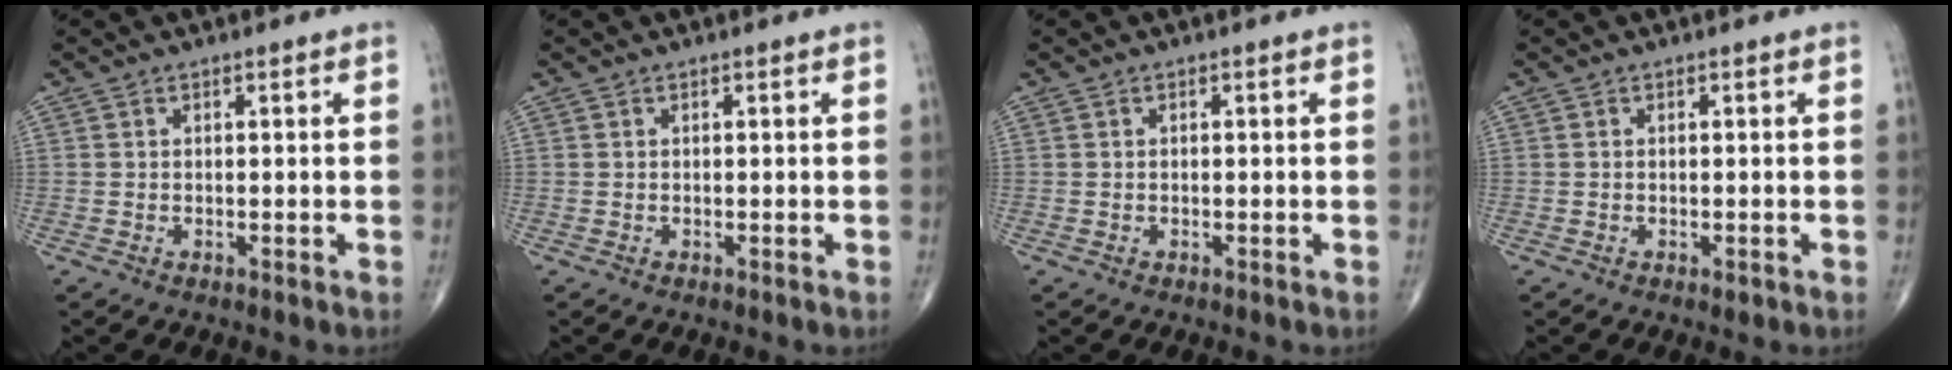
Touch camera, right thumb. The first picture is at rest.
{"total": 0.0}
{"total": 0.0}
{"total": 0.8, "force": [-0.1, 0.3, 0.7], "torque": [-0.010, -0.003, 0.001]}